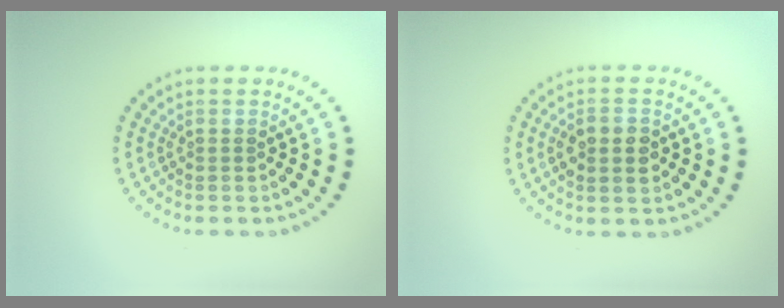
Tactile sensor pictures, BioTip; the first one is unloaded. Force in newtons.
{"total": 3.1, "press": 3.1, "slide": 0.0}